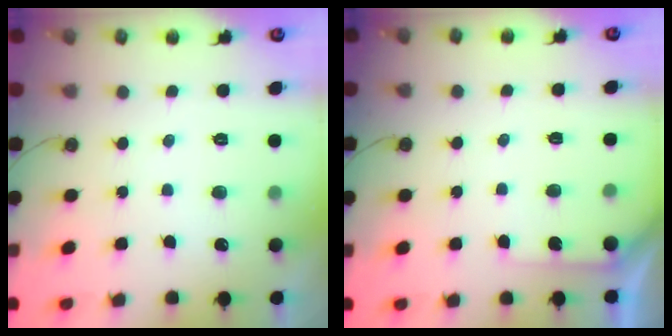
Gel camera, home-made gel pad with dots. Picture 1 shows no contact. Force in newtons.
{"total": 3.6, "press": 3.6, "slide": 0.5}